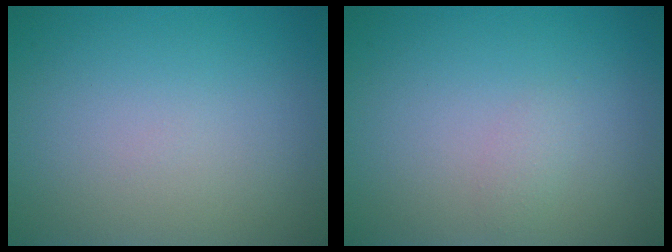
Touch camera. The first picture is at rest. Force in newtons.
{"total": 0.8, "press": 0.8, "slide": 0.0}